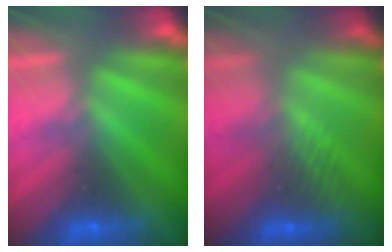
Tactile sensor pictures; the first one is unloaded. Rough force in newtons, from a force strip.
{"total": 2.6}